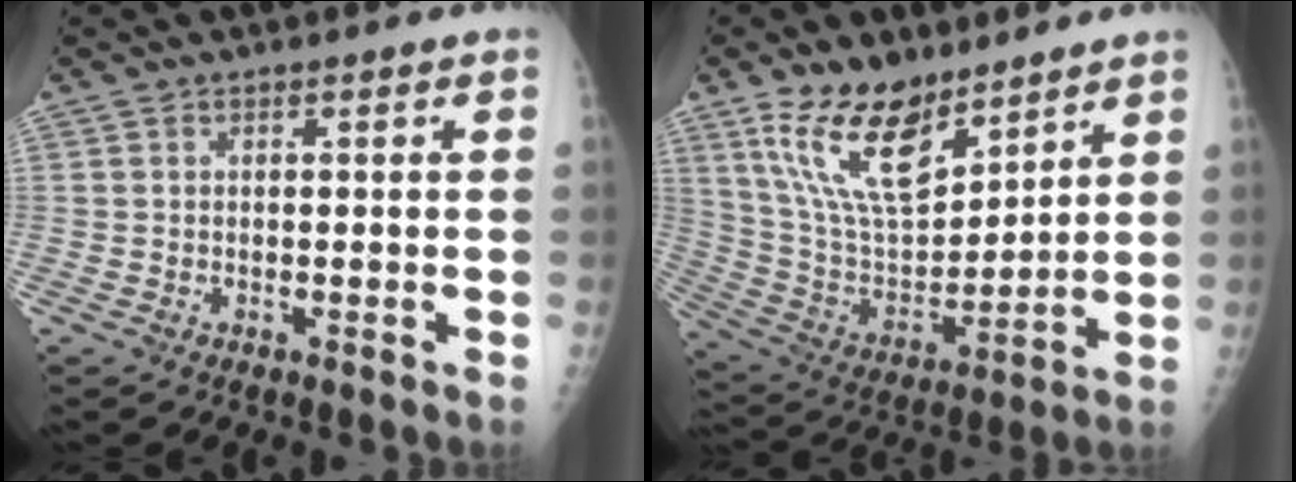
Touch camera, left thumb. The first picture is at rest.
{"total": 16.9, "force": [11.0, 7.8, 10.1], "torque": [-0.146, -0.061, 0.223]}